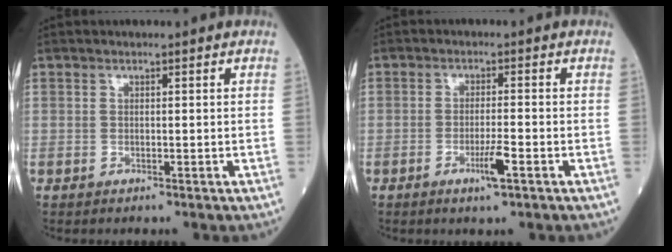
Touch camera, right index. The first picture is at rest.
{"total": 3.7, "force": [-1.7, -0.1, 3.3], "torque": [-0.064, -0.007, -0.032]}